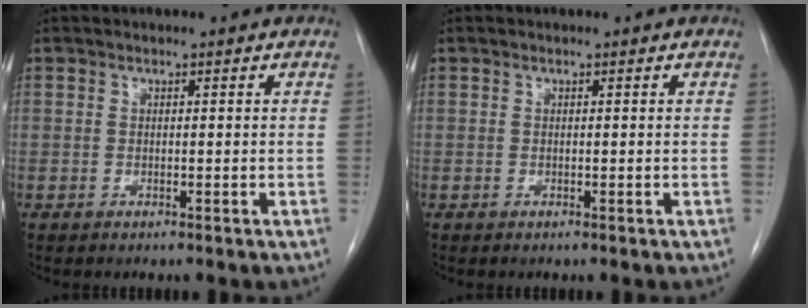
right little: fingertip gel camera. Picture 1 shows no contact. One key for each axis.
{"total": 0.0}